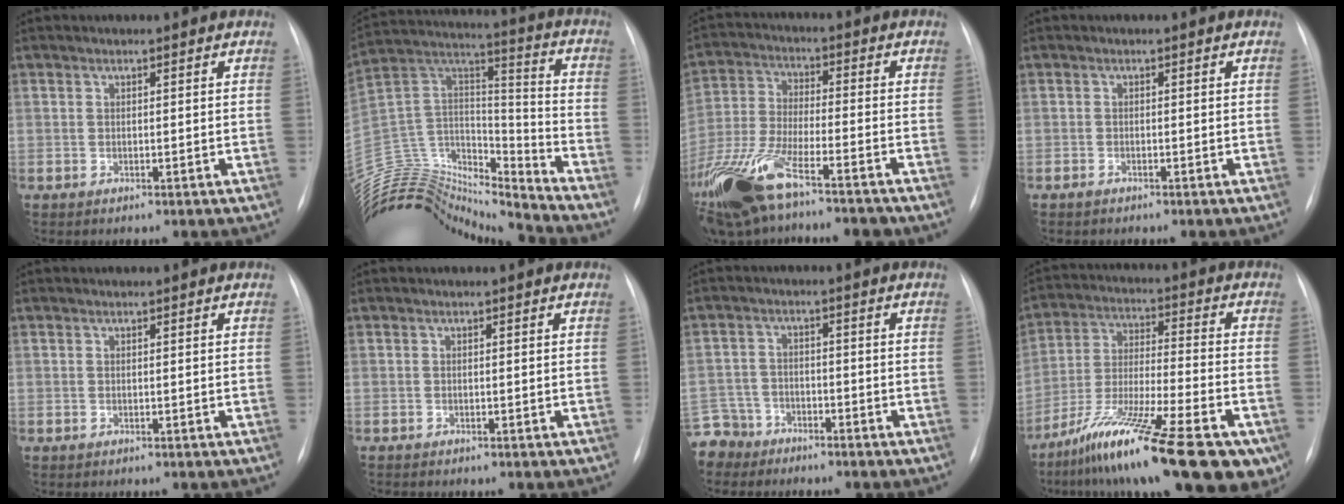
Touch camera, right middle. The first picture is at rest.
{"total": 21.7, "force": [-20.9, 4.6, 3.7], "torque": [-0.082, 0.073, -0.357]}
{"total": 17.0, "force": [-11.8, 4.5, 11.4], "torque": [-0.273, -0.026, -0.219]}
{"total": 0.6, "force": [-0.5, 0.2, 0.3], "torque": [-0.009, -0.001, -0.007]}
{"total": 0.0}
{"total": 0.0}
{"total": 6.8, "force": [-5.7, 3.6, -0.4], "torque": [0.005, 0.004, -0.111]}
{"total": 23.2, "force": [-15.2, 4.1, 17.0], "torque": [-0.238, -0.018, -0.253]}